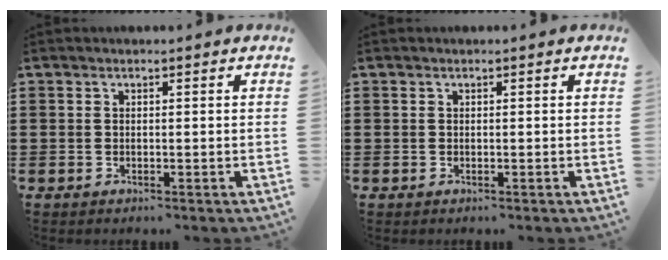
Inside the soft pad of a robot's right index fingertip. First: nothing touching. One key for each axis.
{"total": 0.0}